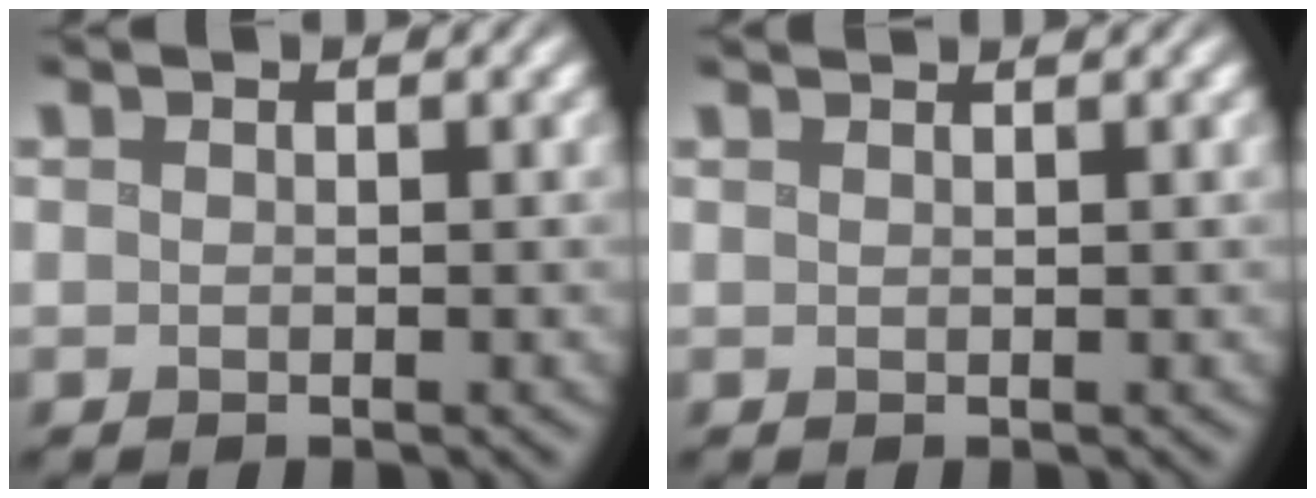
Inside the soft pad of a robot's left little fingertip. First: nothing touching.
{"total": 1.3, "force": [1.1, 0.3, 0.6], "torque": [-0.005, -0.002, 0.005]}